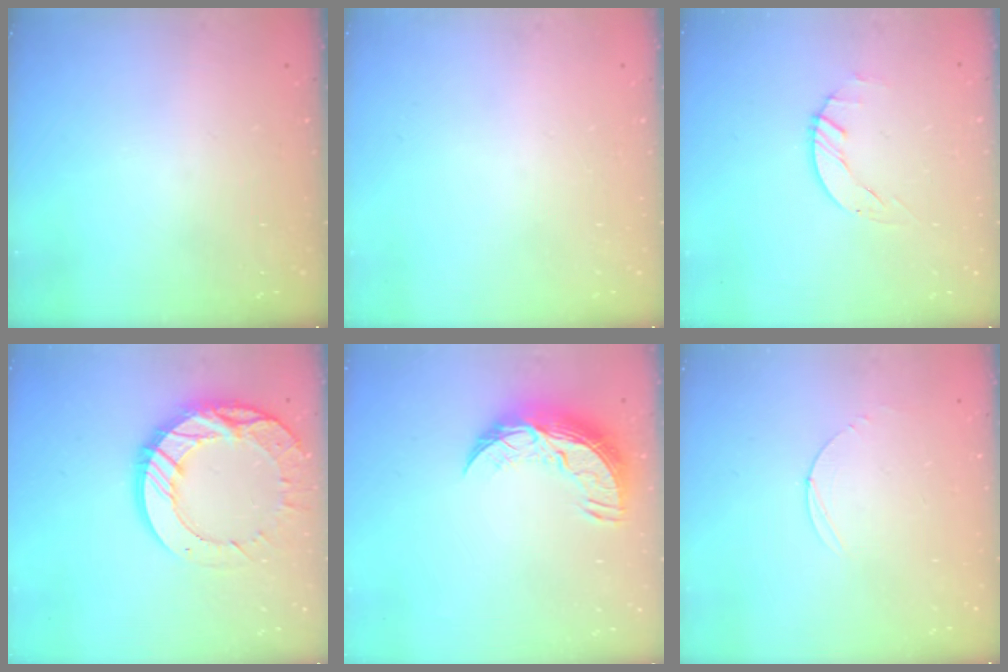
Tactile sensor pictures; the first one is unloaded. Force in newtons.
{"total": 0.0}
{"total": 1.5, "press": 1.4, "slide": 0.3}
{"total": 17.7, "press": 17.6, "slide": 1.5}
{"total": 11.2, "press": 11.2, "slide": 0.7}
{"total": 2.8, "press": 2.8, "slide": 0.3}